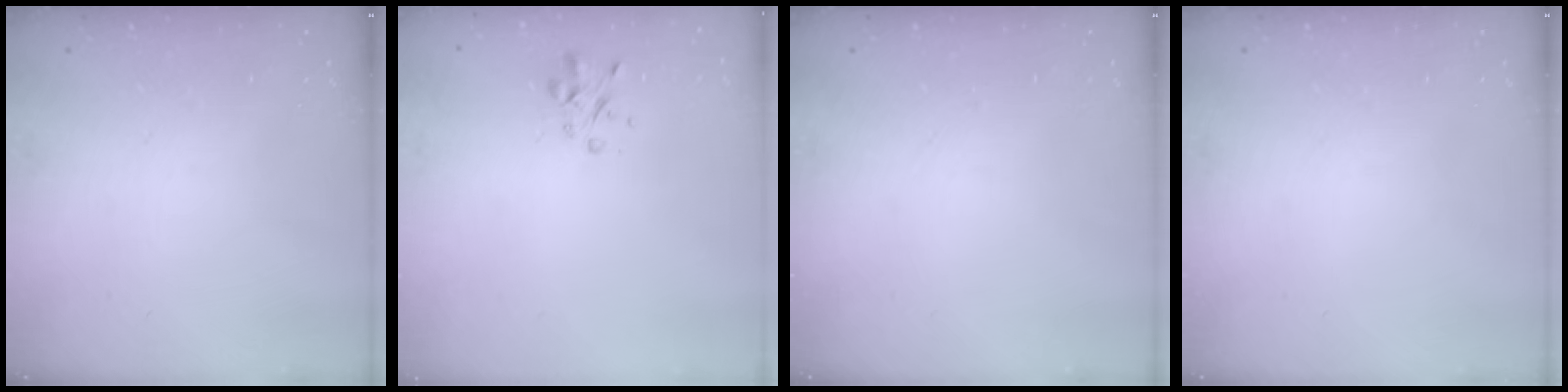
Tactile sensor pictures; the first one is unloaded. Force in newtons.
{"total": 1.6, "press": 1.5, "slide": 0.5}
{"total": 0.0}
{"total": 0.0}